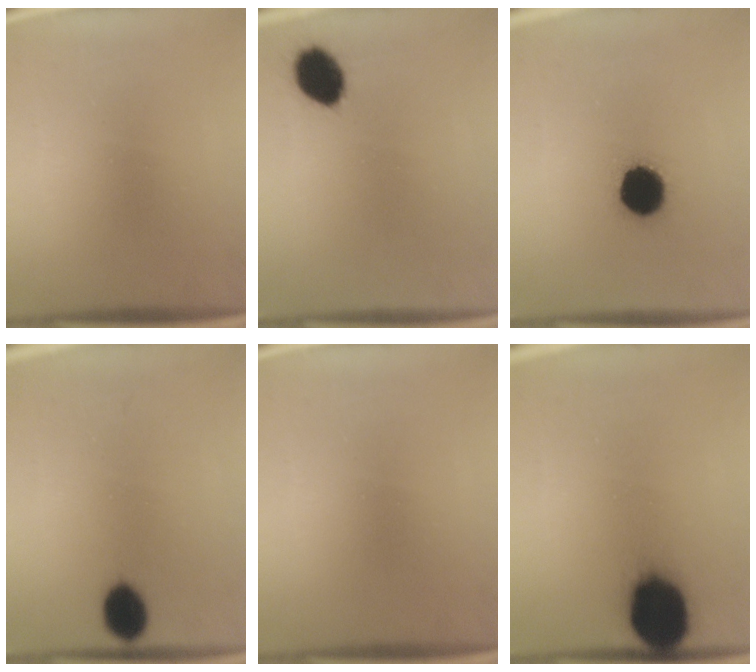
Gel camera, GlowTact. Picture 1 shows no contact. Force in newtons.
{"total": 8.3}
{"total": 12.8}
{"total": 6.3}
{"total": 0.0}
{"total": 17.2}